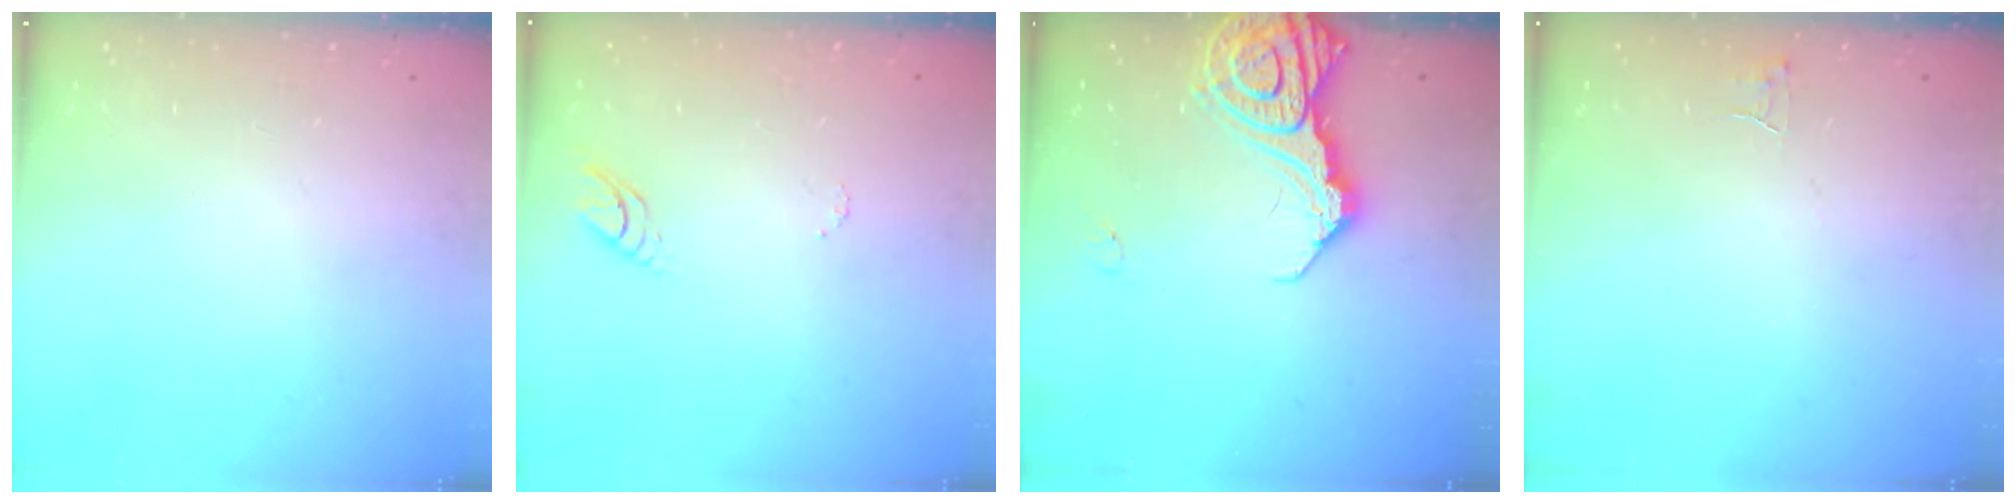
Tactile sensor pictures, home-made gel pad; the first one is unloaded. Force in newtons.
{"total": 3.4, "press": 3.4, "slide": 0.4}
{"total": 14.6, "press": 14.5, "slide": 1.5}
{"total": 2.8, "press": 2.8, "slide": 0.2}